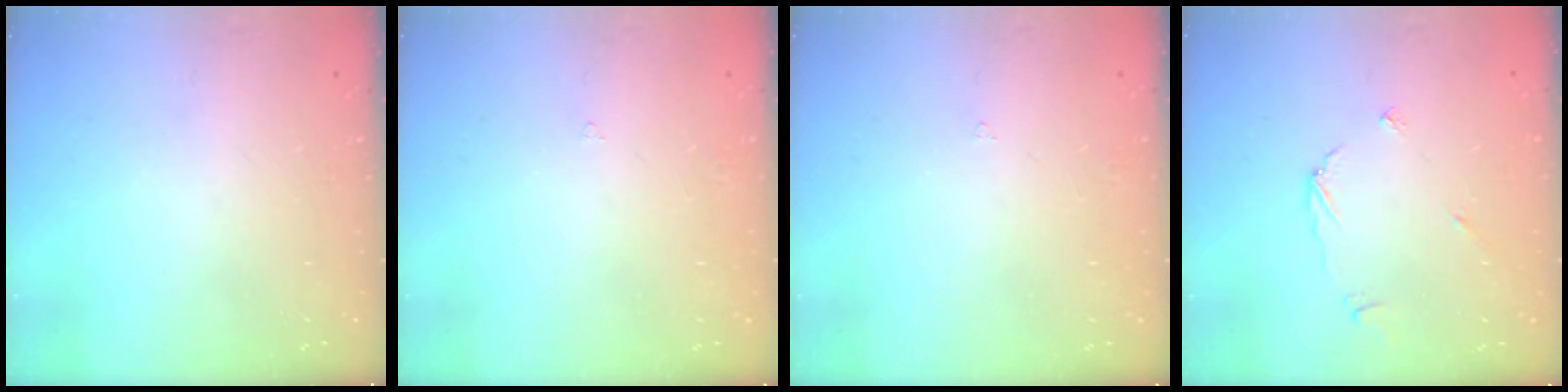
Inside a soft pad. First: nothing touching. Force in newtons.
{"total": 1.6, "press": 1.5, "slide": 0.4}
{"total": 1.6, "press": 1.5, "slide": 0.4}
{"total": 3.6, "press": 3.5, "slide": 0.4}